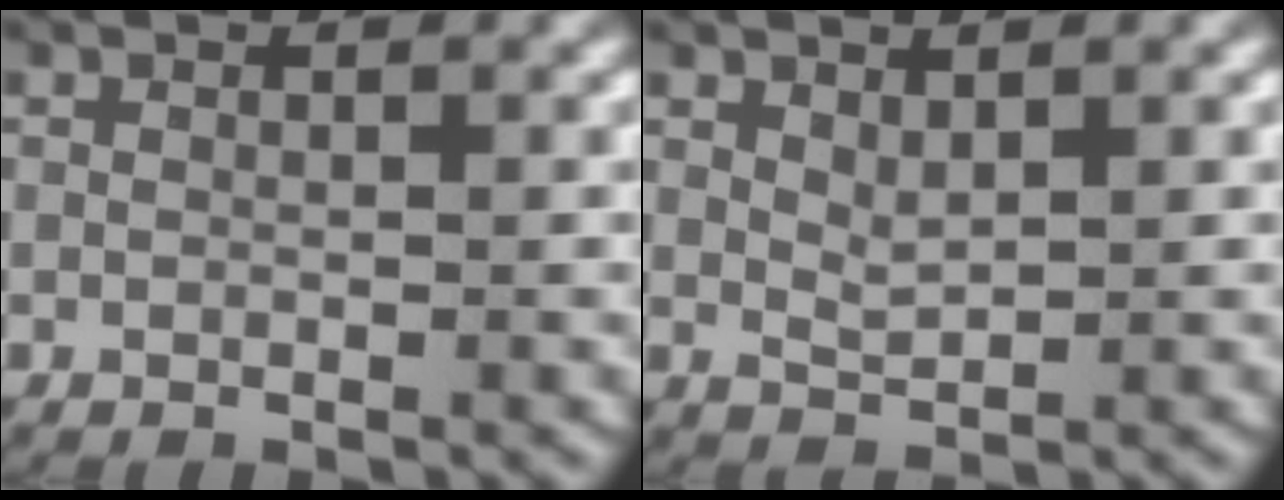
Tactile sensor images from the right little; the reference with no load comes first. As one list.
[{"total": 1.5, "force": [1.2, 0.3, 0.9], "torque": [-0.022, -0.013, 0.031]}]